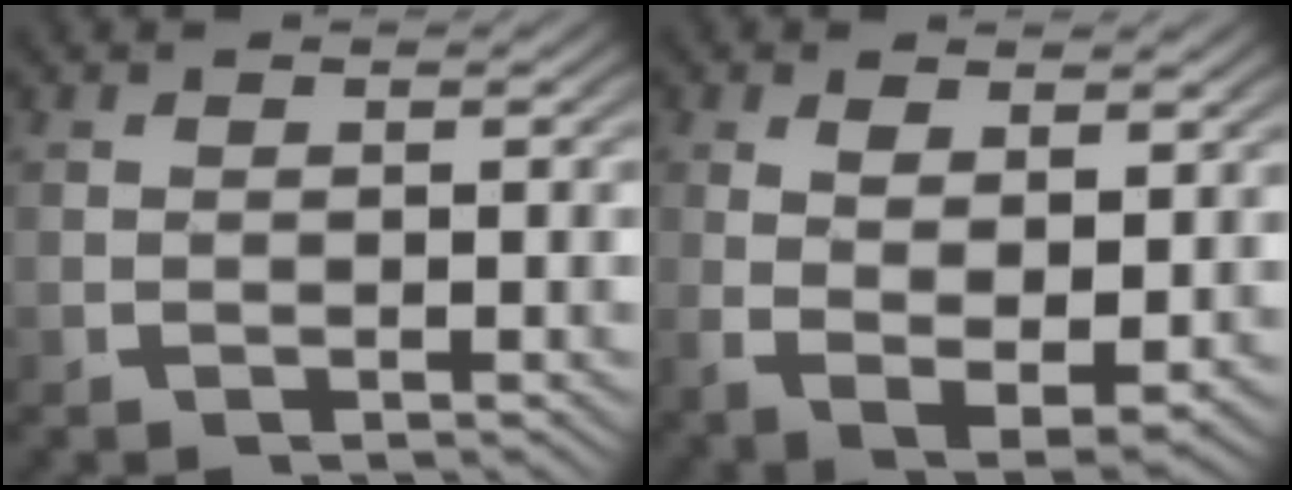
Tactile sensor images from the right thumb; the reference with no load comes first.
{"total": 5.8, "force": [-0.2, 3.4, 4.7], "torque": [-0.109, -0.032, 0.017]}